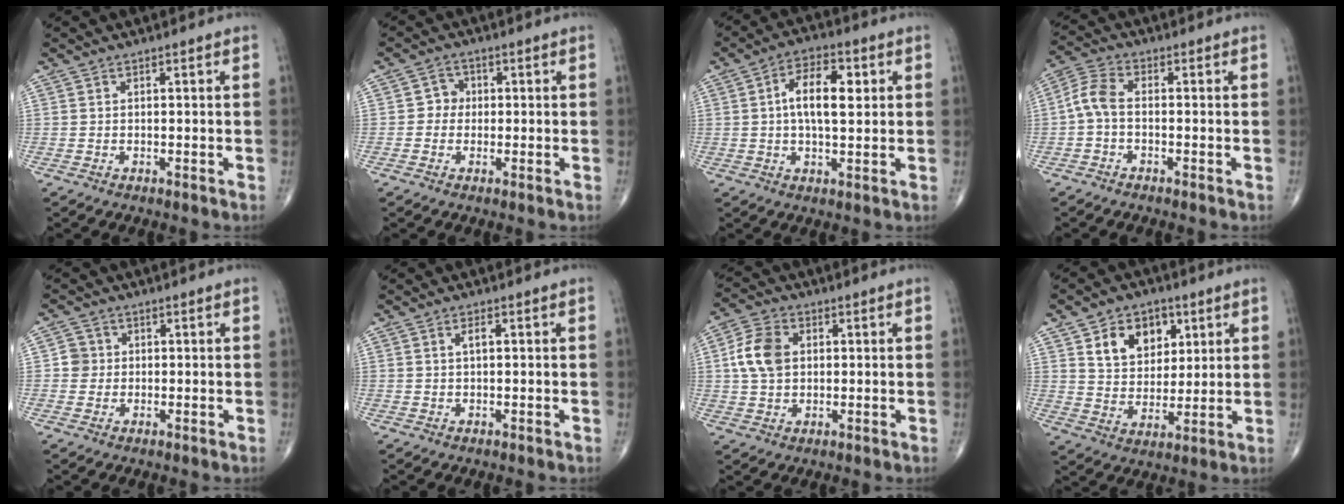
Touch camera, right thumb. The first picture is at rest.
{"total": 2.9, "force": [-0.1, 2.8, 1.0], "torque": [0.007, 0.009, -0.010]}
{"total": 9.5, "force": [1.6, 4.6, 8.2], "torque": [-0.129, 0.009, 0.023]}
{"total": 4.9, "force": [-0.9, 2.5, 4.1], "torque": [-0.093, 0.016, -0.031]}
{"total": 2.8, "force": [0.1, 2.7, 0.5], "torque": [0.014, 0.007, -0.004]}
{"total": 0.9, "force": [0.3, 0.3, 0.8], "torque": [-0.019, 0.002, 0.004]}
{"total": 8.2, "force": [1.3, 5.8, 5.7], "torque": [-0.106, 0.007, 0.020]}
{"total": 11.4, "force": [5.0, 8.2, 6.2], "torque": [-0.062, -0.025, 0.089]}